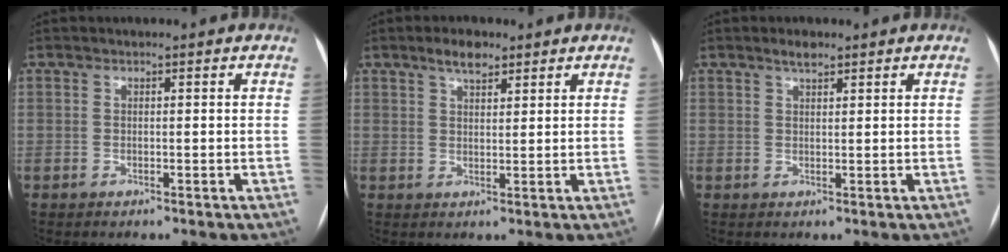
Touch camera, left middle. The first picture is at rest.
{"total": 3.6, "force": [2.6, 1.4, 2.1], "torque": [-0.039, 0.008, 0.044]}
{"total": 1.9, "force": [1.5, 0.6, 1.1], "torque": [-0.022, 0.004, 0.027]}